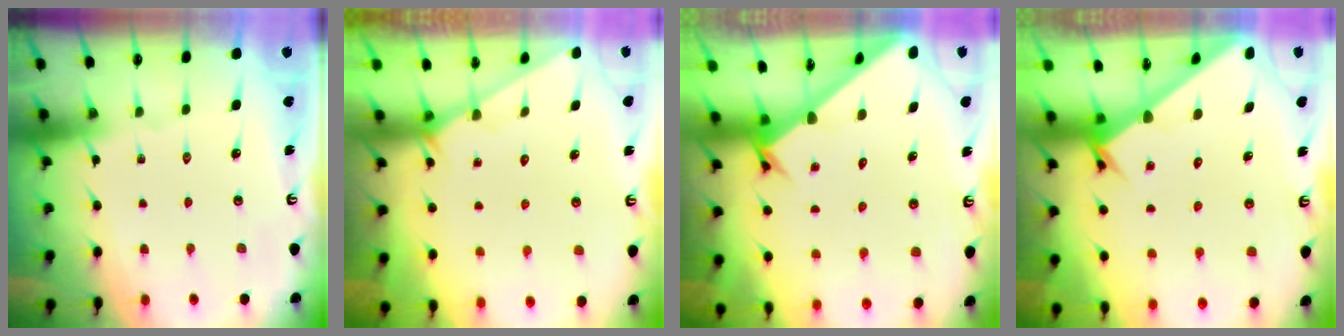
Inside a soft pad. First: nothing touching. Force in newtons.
{"total": 1.3, "press": 1.3, "slide": 0.1}
{"total": 2.7, "press": 2.7, "slide": 0.3}
{"total": 2.9, "press": 2.9, "slide": 0.1}